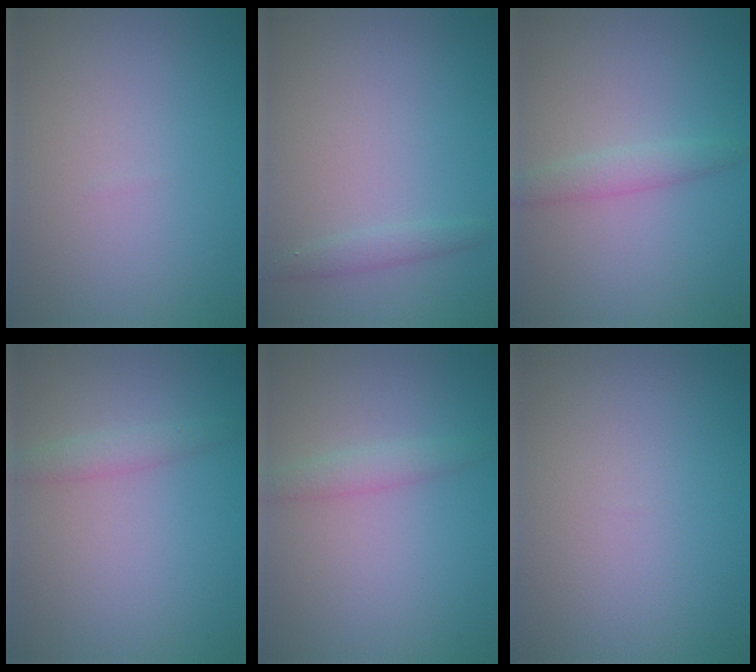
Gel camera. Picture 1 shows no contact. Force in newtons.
{"total": 1.1, "press": 1.1, "slide": 0.0}
{"total": 1.7, "press": 1.7, "slide": 0.0}
{"total": 1.5, "press": 1.5, "slide": 0.0}
{"total": 1.5, "press": 1.5, "slide": 0.1}
{"total": 0.0}